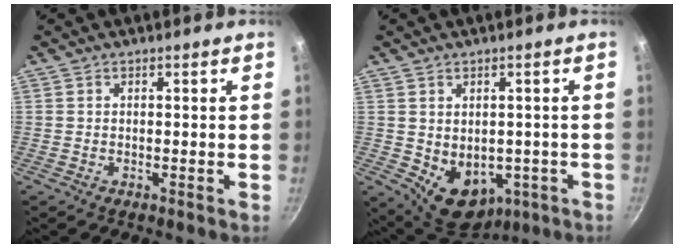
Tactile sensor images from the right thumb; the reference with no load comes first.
{"total": 11.0, "force": [-2.1, 8.0, 7.2], "torque": [-0.073, -0.008, -0.004]}